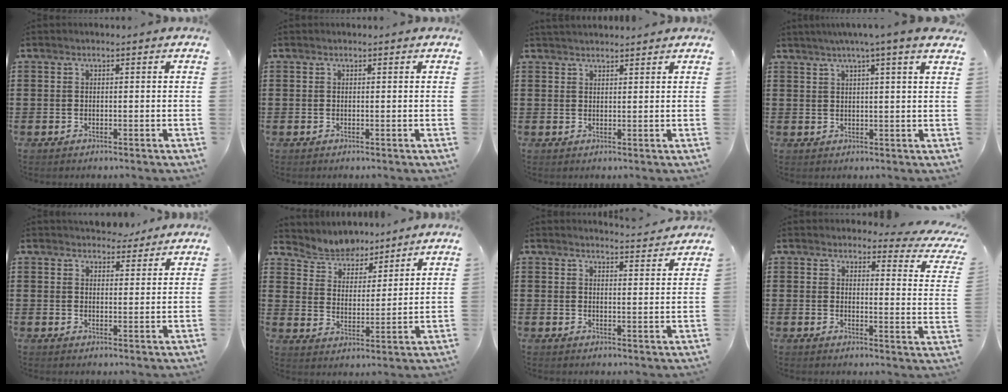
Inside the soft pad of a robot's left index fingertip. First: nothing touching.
{"total": 0.0}
{"total": 1.6, "force": [1.6, 0.1, 0.0], "torque": [-0.005, 0.002, 0.032]}
{"total": 3.4, "force": [2.6, -0.4, 2.2], "torque": [-0.043, -0.009, 0.041]}
{"total": 3.9, "force": [3.6, 1.6, 0.6], "torque": [-0.013, -0.005, 0.067]}
{"total": 5.0, "force": [4.8, 1.3, -0.4], "torque": [-0.022, -0.028, 0.084]}
{"total": 3.1, "force": [3.1, -0.2, 0.3], "torque": [-0.006, -0.019, 0.056]}
{"total": 3.4, "force": [2.9, 0.8, 1.6], "torque": [-0.039, -0.013, 0.047]}